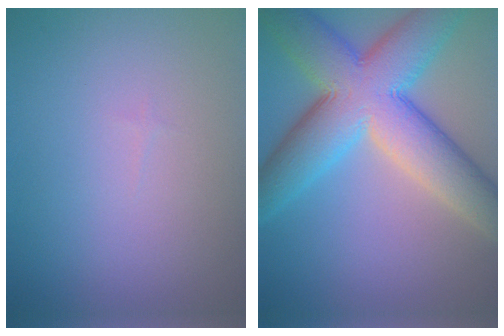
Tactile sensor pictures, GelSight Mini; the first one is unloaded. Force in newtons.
{"total": 12.0, "press": 12.0, "slide": 0.2}